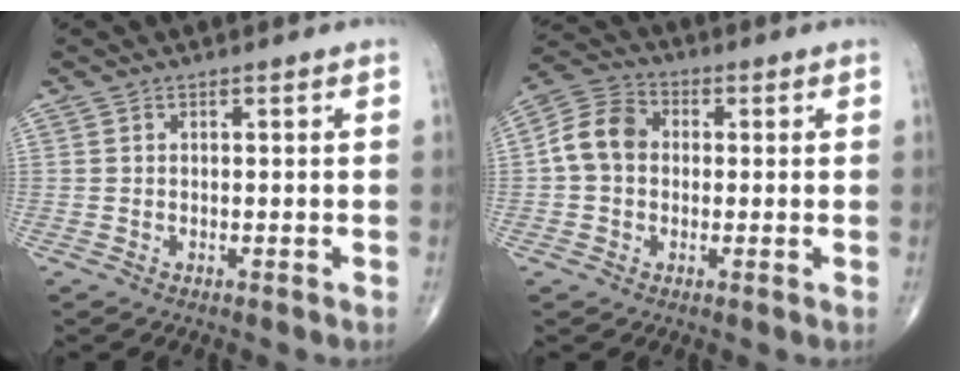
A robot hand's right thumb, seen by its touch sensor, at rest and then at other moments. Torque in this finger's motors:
{"motor_torque": [0.03, 0.04, 0.13, -0.05, 0.04]}